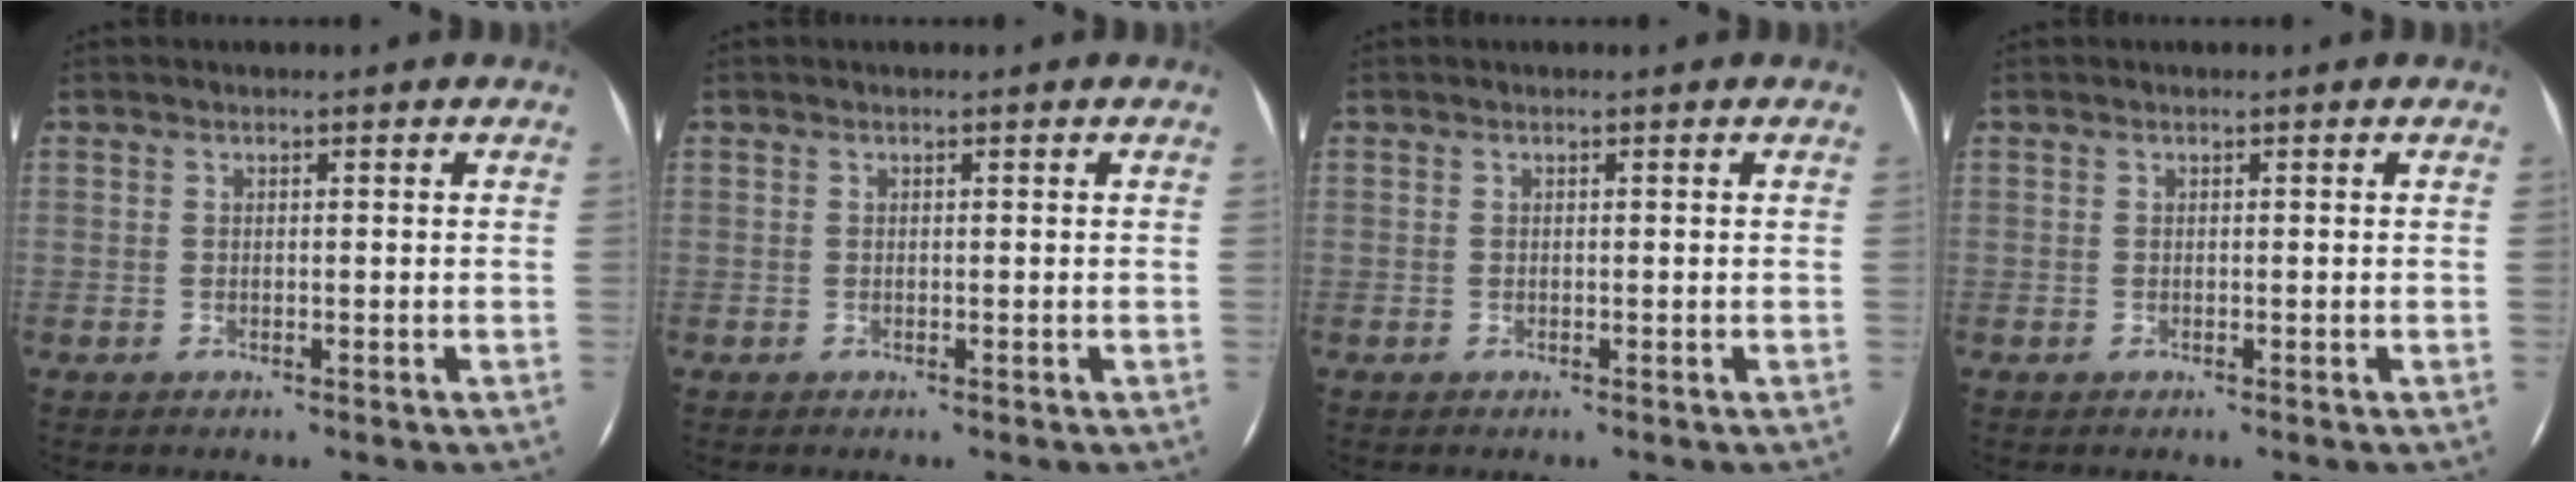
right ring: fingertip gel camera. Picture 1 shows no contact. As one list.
[{"total": 0.0}, {"total": 0.0}, {"total": 0.0}]